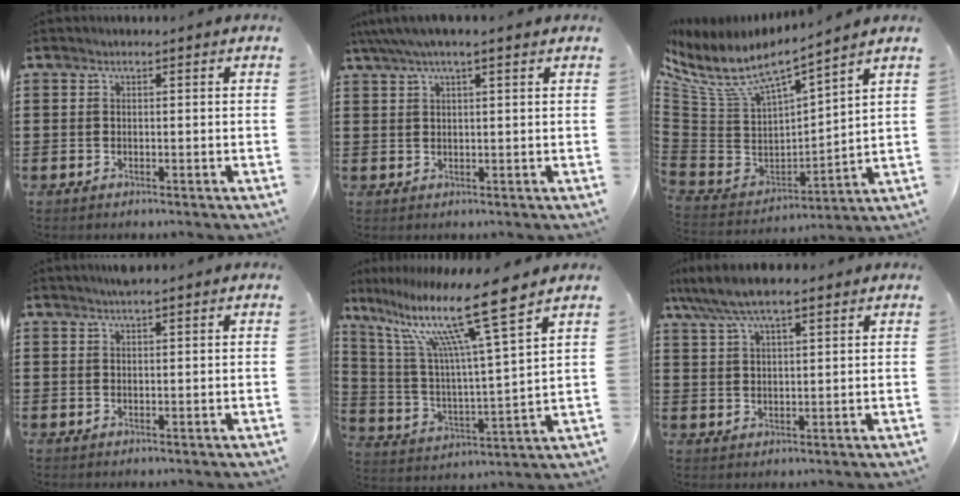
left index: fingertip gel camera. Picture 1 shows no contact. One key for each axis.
{"total": 3.2, "fx": 2.1, "fy": 0.5, "fz": 2.4, "tx": -0.050, "ty": 0.006, "tz": 0.037}
{"total": 6.2, "fx": 4.6, "fy": 1.6, "fz": 3.8, "tx": -0.096, "ty": -0.041, "tz": 0.074}
{"total": 1.5, "fx": 1.3, "fy": -0.1, "fz": 0.8, "tx": -0.016, "ty": 0.000, "tz": 0.023}
{"total": 14.8, "fx": 10.9, "fy": 0.6, "fz": 10.1, "tx": -0.216, "ty": -0.067, "tz": 0.174}
{"total": 6.2, "fx": 4.9, "fy": 1.5, "fz": 3.5, "tx": -0.081, "ty": -0.007, "tz": 0.088}